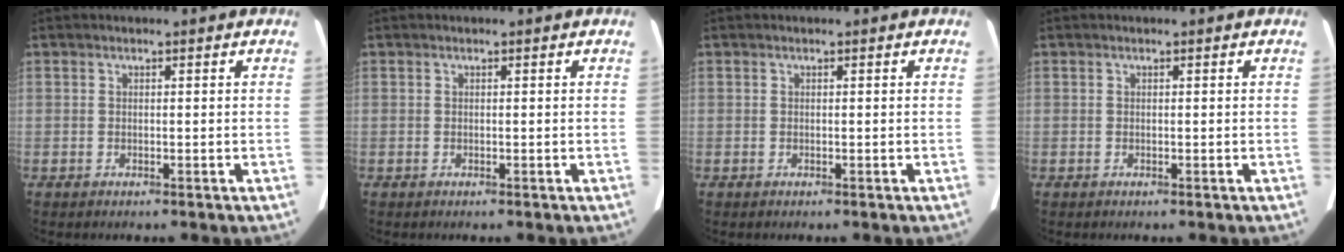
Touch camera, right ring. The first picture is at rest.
{"total": 0.0}
{"total": 0.0}
{"total": 0.0}